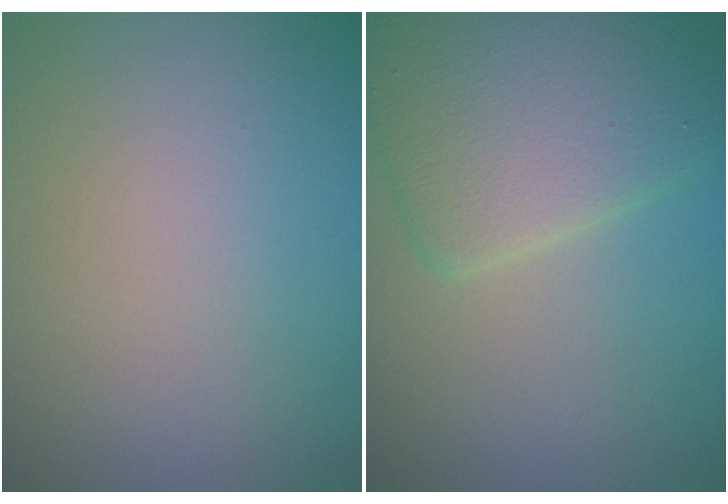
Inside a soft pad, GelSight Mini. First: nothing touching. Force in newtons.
{"total": 6.2, "press": 6.2, "slide": 0.2}